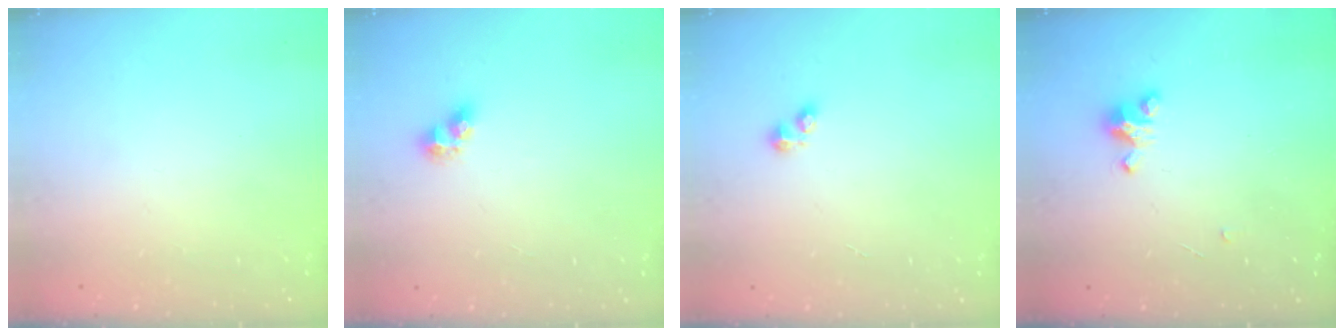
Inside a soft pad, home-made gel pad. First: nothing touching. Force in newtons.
{"total": 6.2, "press": 6.2, "slide": 0.5}
{"total": 2.5, "press": 2.4, "slide": 0.3}
{"total": 2.6, "press": 2.6, "slide": 0.3}